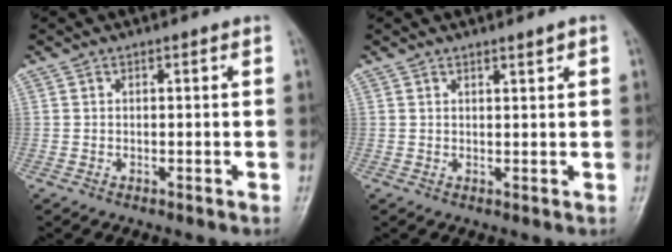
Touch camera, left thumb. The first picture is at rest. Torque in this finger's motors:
{"motor_torque": [-0.14, -0.05, -0.10, 0.21, 0.06]}